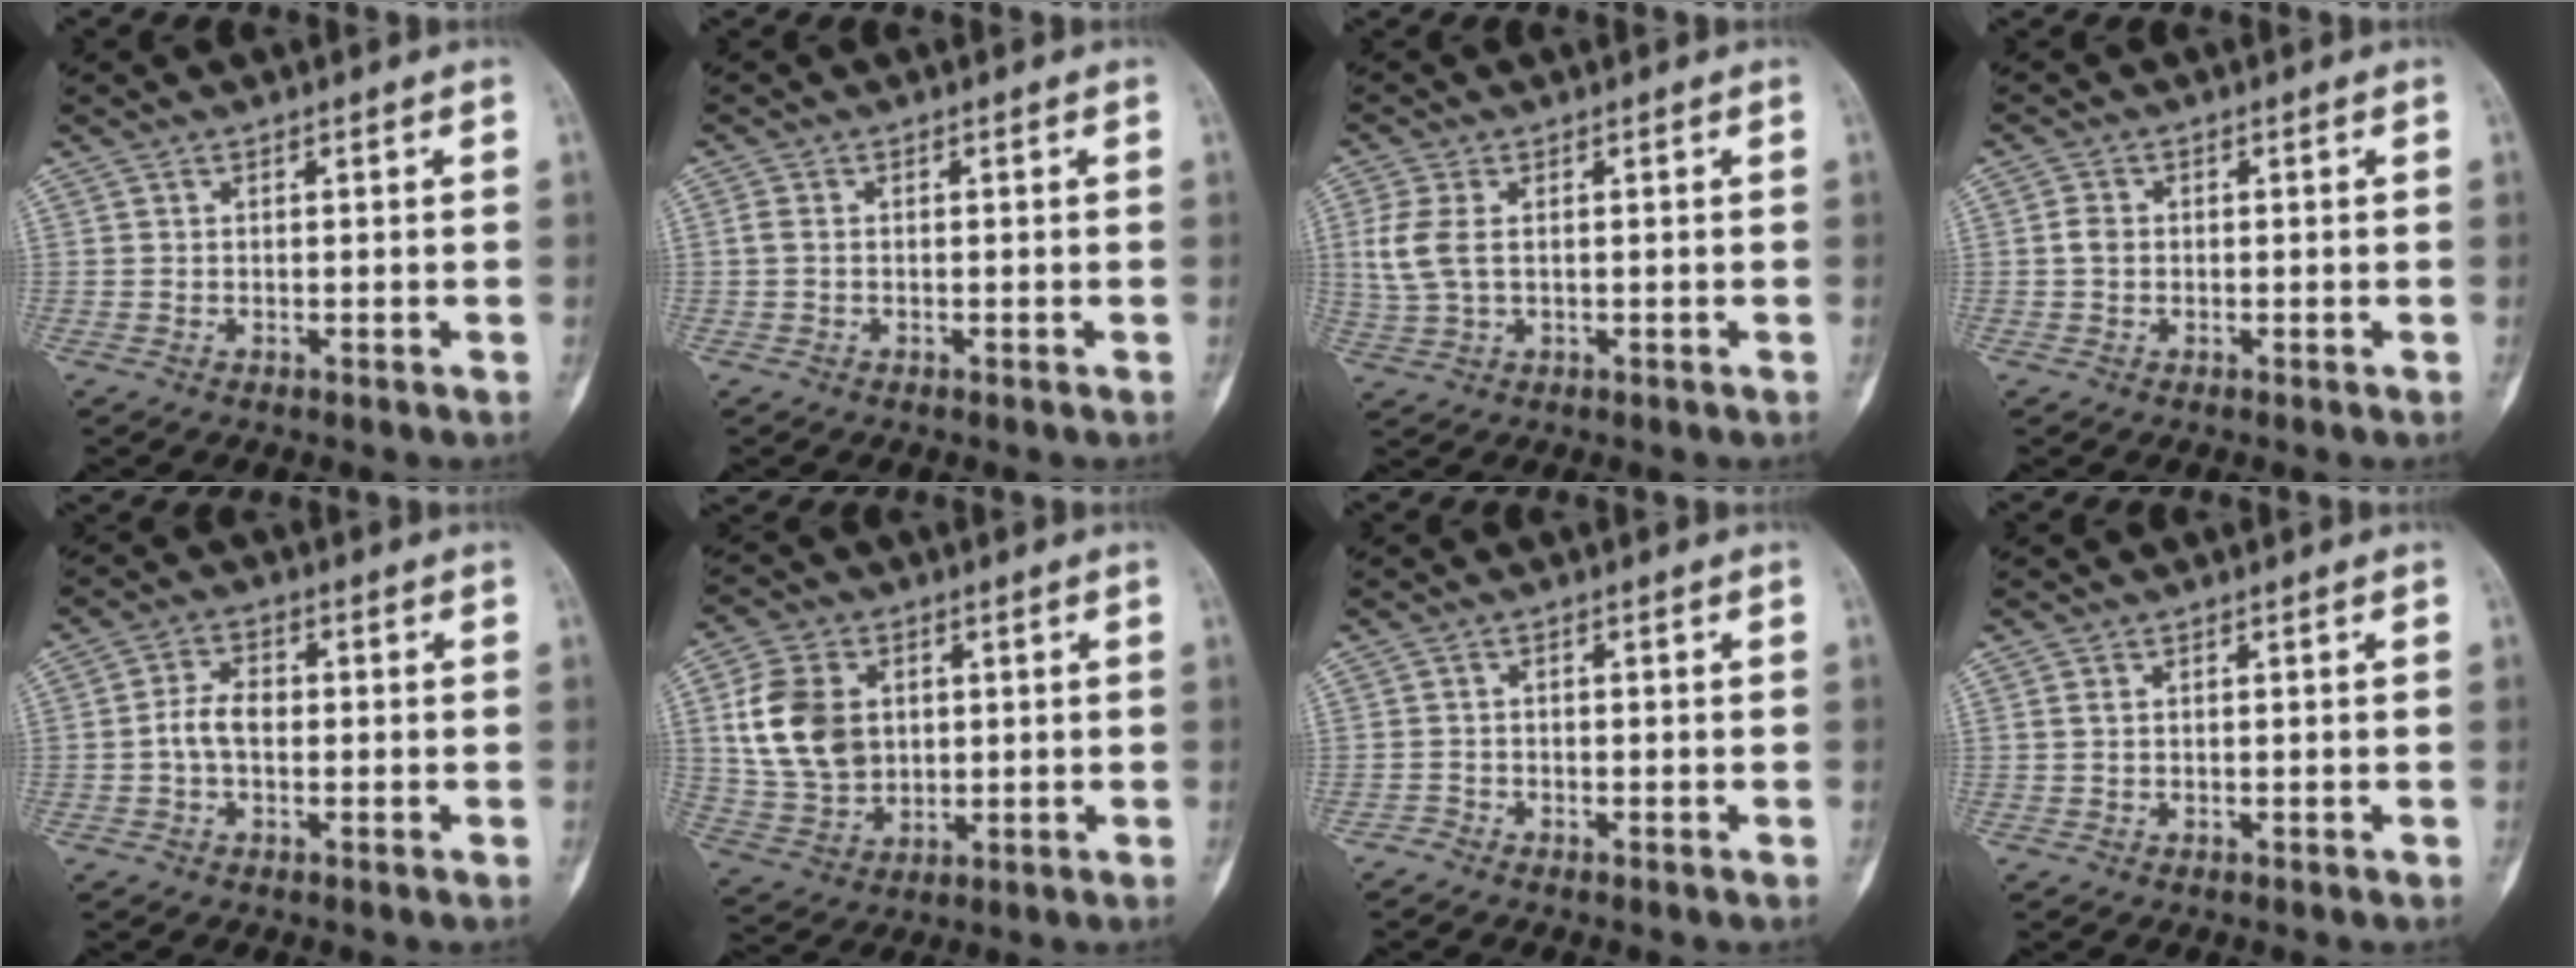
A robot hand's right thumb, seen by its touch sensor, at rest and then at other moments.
{"total": 1.6, "force": [0.0, 1.1, 1.2], "torque": [-0.031, 0.000, -0.003]}
{"total": 6.3, "force": [0.8, 3.7, 5.0], "torque": [-0.131, 0.003, 0.019]}
{"total": 2.1, "force": [-0.1, 1.7, 1.3], "torque": [-0.017, 0.004, -0.004]}
{"total": 5.1, "force": [-0.4, 3.3, 3.9], "torque": [-0.073, 0.017, -0.013]}
{"total": 13.3, "force": [2.5, 9.9, 8.5], "torque": [-0.140, -0.004, 0.055]}
{"total": 1.1, "force": [-1.0, 0.4, -0.4], "torque": [0.014, 0.000, -0.026]}
{"total": 1.1, "force": [0.3, 0.7, 0.8], "torque": [-0.021, 0.004, 0.010]}